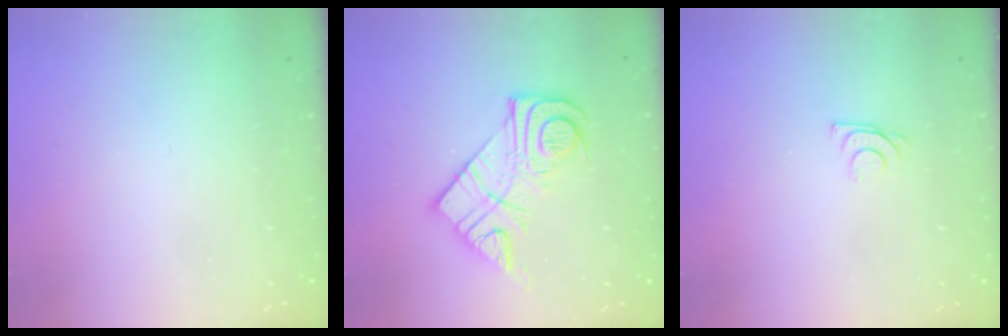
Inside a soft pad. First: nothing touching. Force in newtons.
{"total": 14.9, "press": 14.8, "slide": 1.1}
{"total": 7.0, "press": 6.9, "slide": 0.6}